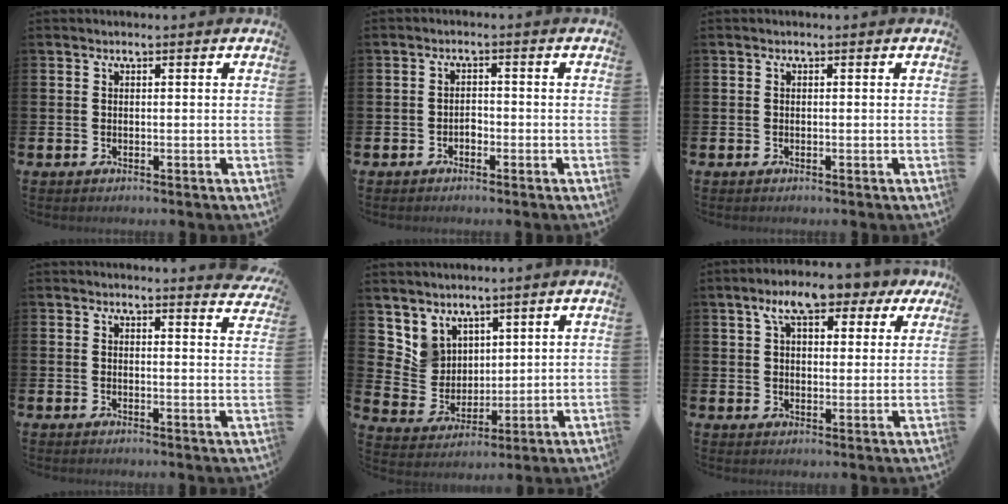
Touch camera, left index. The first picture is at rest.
{"total": 1.3, "force": [-0.9, 0.9, 0.5], "torque": [-0.011, 0.001, -0.018]}
{"total": 0.0}
{"total": 2.5, "force": [2.5, -0.2, 0.0], "torque": [0.012, -0.022, 0.042]}
{"total": 5.4, "force": [3.4, 4.1, 0.3], "torque": [-0.040, -0.011, 0.069]}
{"total": 8.1, "force": [6.2, 3.4, 4.0], "torque": [-0.072, -0.016, 0.106]}